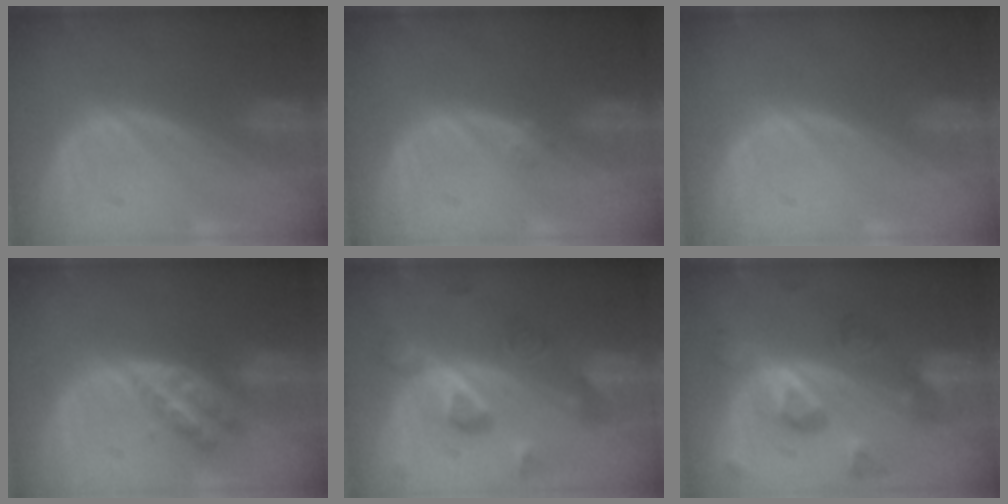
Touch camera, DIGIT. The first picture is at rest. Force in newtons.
{"total": 1.0, "press": 0.9, "slide": 0.4}
{"total": 0.0}
{"total": 5.9, "press": 5.1, "slide": 2.8}
{"total": 7.4, "press": 7.4, "slide": 0.8}
{"total": 8.1, "press": 8.1, "slide": 0.3}